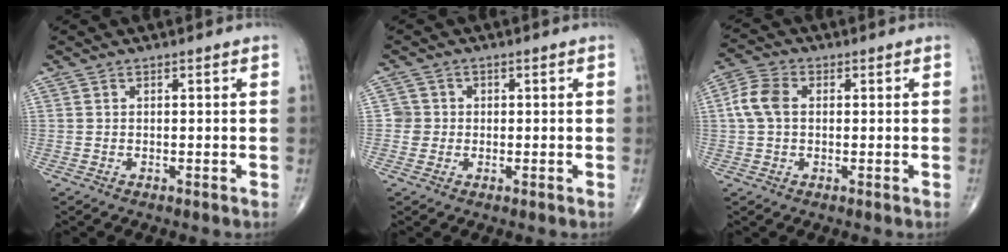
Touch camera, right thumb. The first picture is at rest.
{"total": 2.5, "force": [-0.1, 2.5, 0.0], "torque": [0.021, 0.008, -0.006]}
{"total": 6.0, "force": [0.6, 4.2, 4.3], "torque": [-0.095, 0.017, 0.005]}